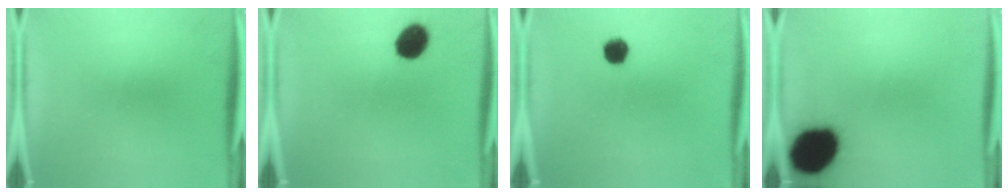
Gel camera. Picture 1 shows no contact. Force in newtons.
{"total": 7.7}
{"total": 4.2}
{"total": 19.0}